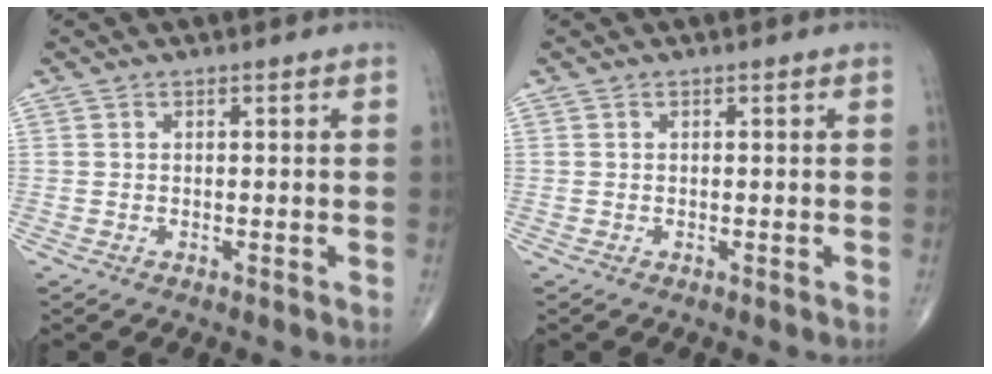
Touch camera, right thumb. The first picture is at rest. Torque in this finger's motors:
{"motor_torque": [-0.08, 0.08, 0.00, -0.04, 0.03]}